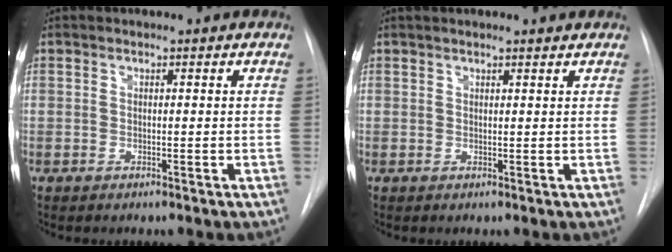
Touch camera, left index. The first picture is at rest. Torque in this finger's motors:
{"motor_torque": [-0.26, -0.10, -0.15, 0.01]}